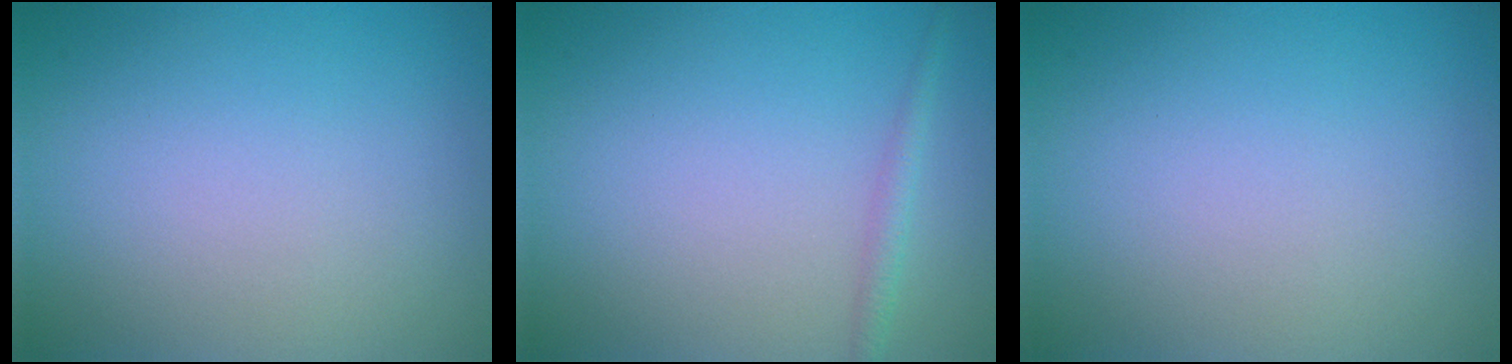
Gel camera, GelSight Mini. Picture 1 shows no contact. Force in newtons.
{"total": 1.3, "press": 1.3, "slide": 0.1}
{"total": 0.0}